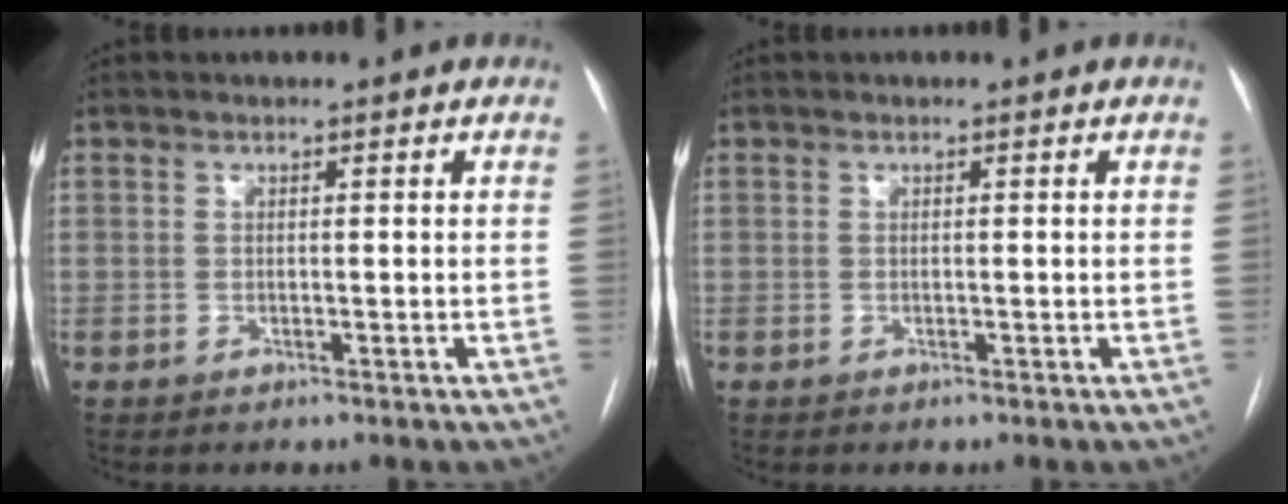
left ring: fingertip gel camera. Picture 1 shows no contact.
{"total": 0.0}